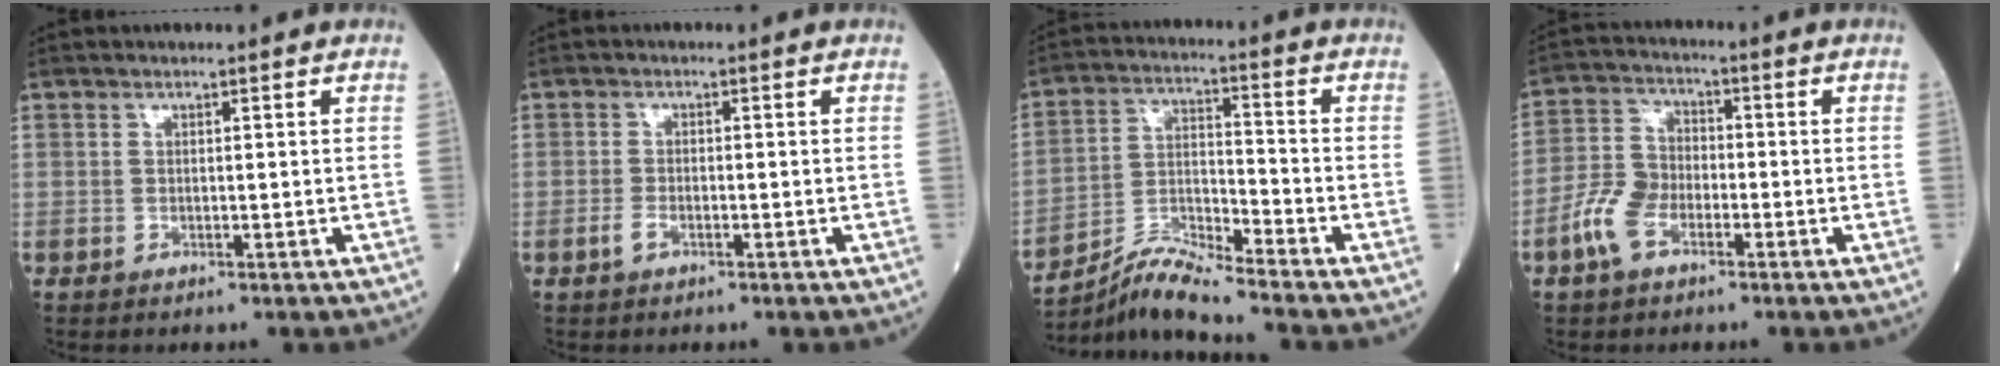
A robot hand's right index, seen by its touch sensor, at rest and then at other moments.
{"total": 1.7, "force": [-0.9, 0.7, 1.2], "torque": [-0.023, 0.001, -0.018]}
{"total": 7.9, "force": [-7.4, -1.5, 2.4], "torque": [-0.061, 0.000, -0.135]}
{"total": 6.8, "force": [-3.3, 3.9, 4.5], "torque": [-0.105, 0.011, -0.073]}